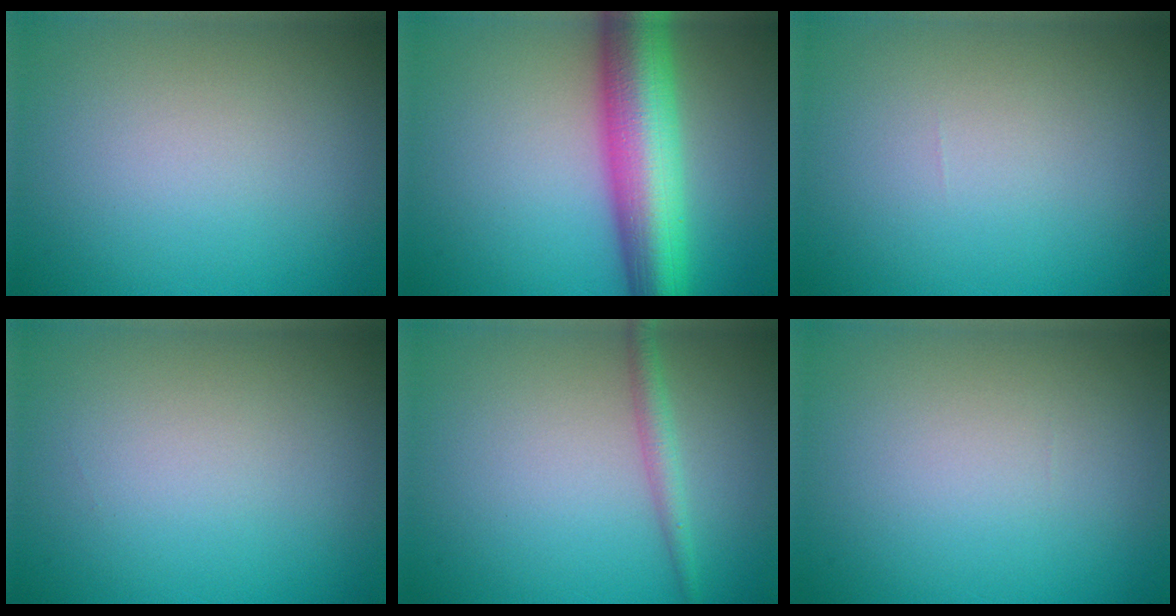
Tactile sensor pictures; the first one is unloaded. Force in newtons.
{"total": 10.1, "press": 10.1, "slide": 0.3}
{"total": 0.0}
{"total": 0.0}
{"total": 1.7, "press": 1.7, "slide": 0.0}
{"total": 0.0}